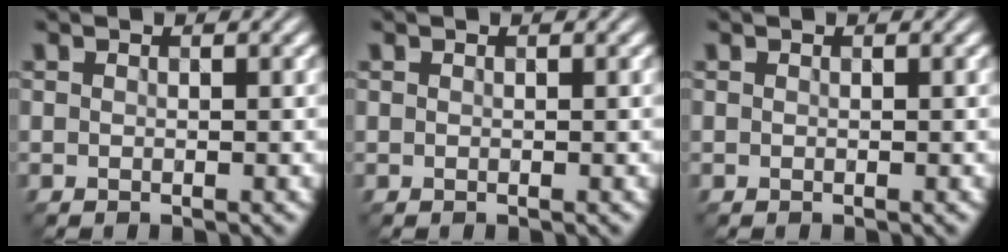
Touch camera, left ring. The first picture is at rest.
{"total": 0.0}
{"total": 0.0}